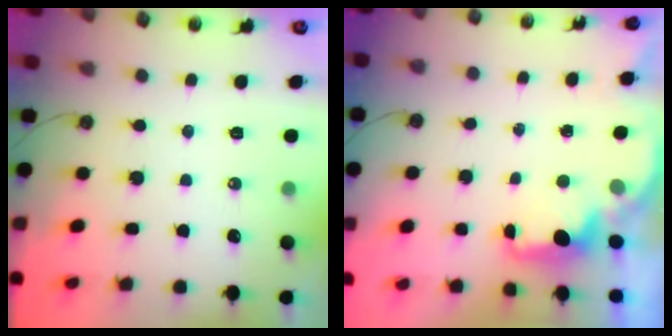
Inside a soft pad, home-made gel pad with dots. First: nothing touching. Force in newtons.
{"total": 2.3, "press": 2.1, "slide": 0.8}